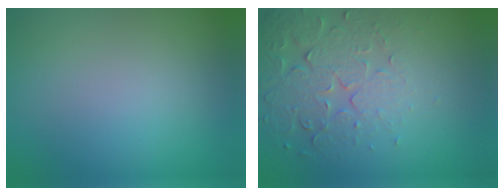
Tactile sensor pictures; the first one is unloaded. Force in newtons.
{"total": 5.0, "press": 3.7, "slide": 3.3}